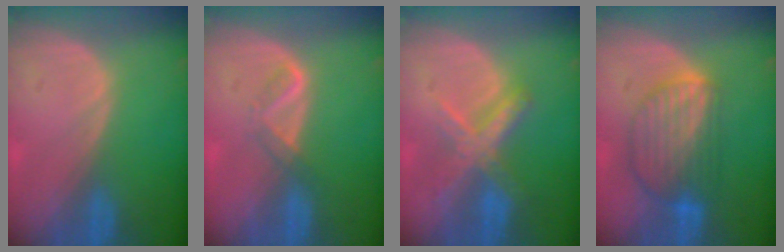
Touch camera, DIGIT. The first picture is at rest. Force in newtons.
{"total": 2.4, "press": 2.4, "slide": 0.7}
{"total": 7.3, "press": 6.1, "slide": 3.9}
{"total": 8.5, "press": 7.6, "slide": 3.9}